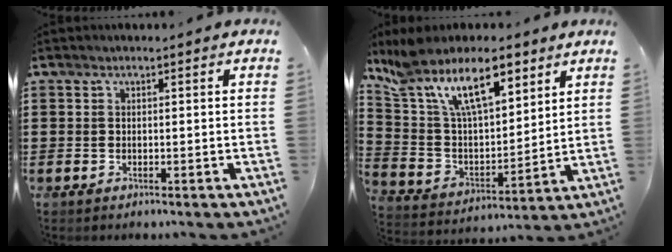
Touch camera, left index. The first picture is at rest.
{"total": 14.2, "force": [8.9, 5.4, 9.7], "torque": [-0.209, -0.023, 0.158]}